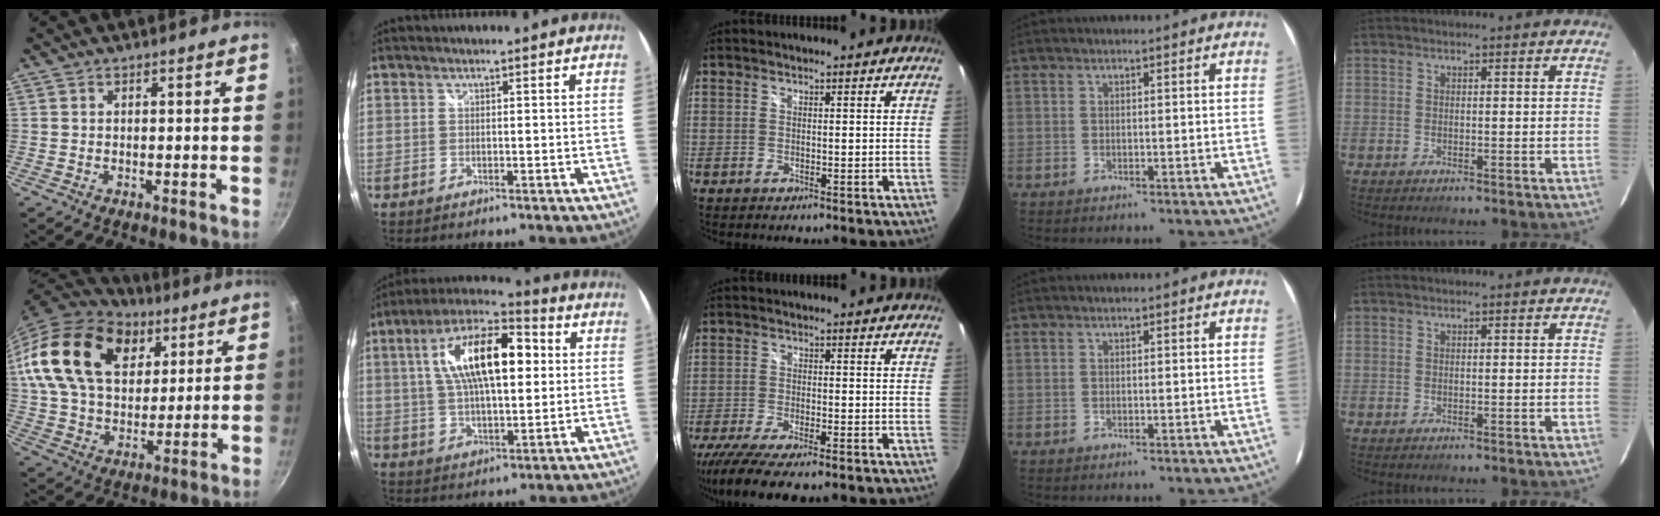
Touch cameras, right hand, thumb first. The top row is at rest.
{"thumb": {"total": 27.2, "force": [12.4, 17.8, 16.6], "torque": [-0.297, -0.002, 0.220]}, "index": {"total": 17.9, "force": [3.8, 7.4, 15.8], "torque": [-0.285, 0.029, 0.060]}, "middle": {"total": 12.3, "force": [-9.6, 2.4, 7.3], "torque": [-0.161, -0.048, -0.162]}}